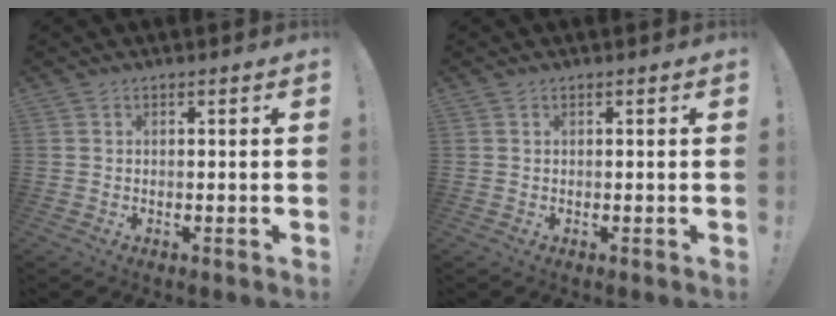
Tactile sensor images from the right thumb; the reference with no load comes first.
{"total": 0.0}